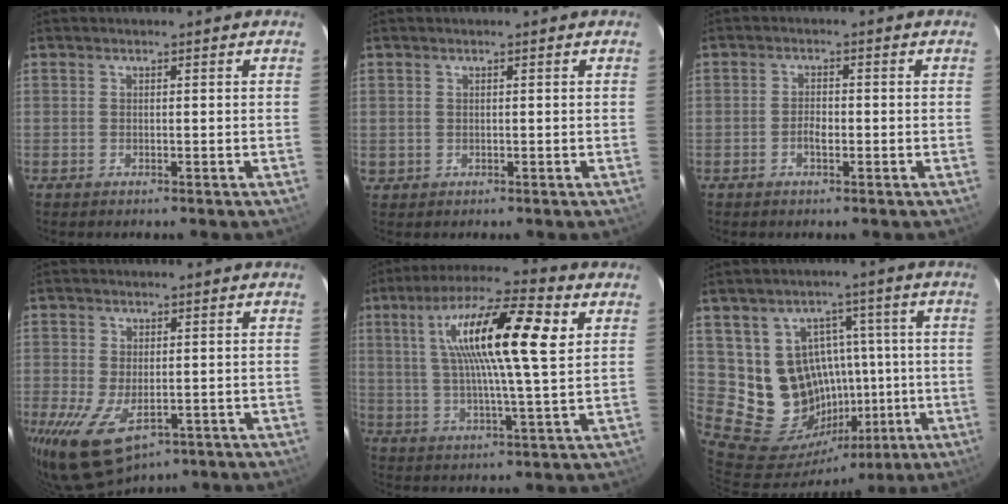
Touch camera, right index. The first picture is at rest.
{"total": 1.2, "force": [0.1, 1.2, 0.0], "torque": [0.005, 0.003, 0.001]}
{"total": 1.9, "force": [-0.9, 0.8, 1.5], "torque": [-0.032, 0.003, -0.016]}
{"total": 10.3, "force": [-4.4, 5.6, 7.5], "torque": [-0.158, -0.040, -0.065]}
{"total": 18.3, "force": [5.9, 2.6, 17.1], "torque": [-0.301, 0.023, 0.093]}
{"total": 17.2, "force": [-0.9, 16.0, 6.3], "torque": [-0.151, 0.031, 0.015]}